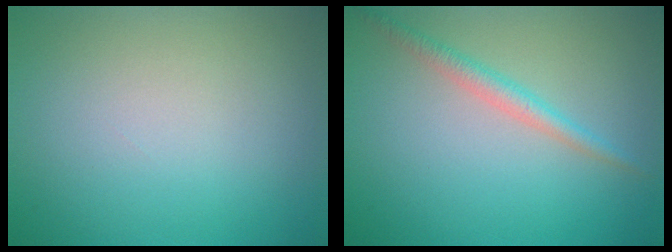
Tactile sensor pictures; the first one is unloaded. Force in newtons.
{"total": 2.0, "press": 2.0, "slide": 0.1}